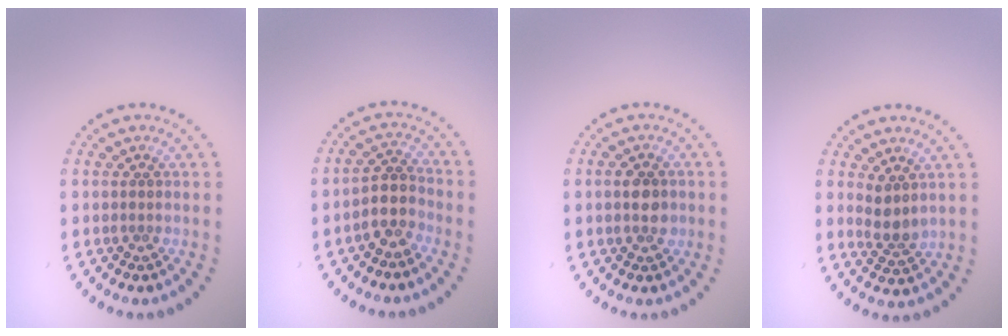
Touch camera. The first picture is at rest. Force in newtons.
{"total": 2.8, "press": 2.4, "slide": 1.5}
{"total": 2.5, "press": 2.5, "slide": 0.2}
{"total": 2.3, "press": 1.8, "slide": 1.4}